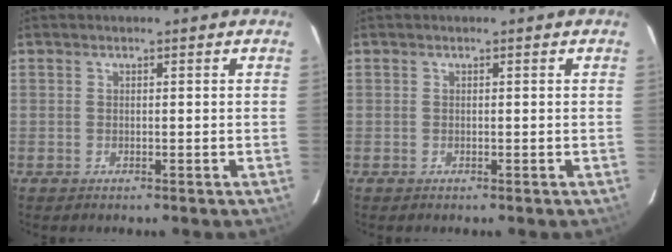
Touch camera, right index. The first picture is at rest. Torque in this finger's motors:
{"motor_torque": [-0.05, -0.04, 0.00, 0.00]}